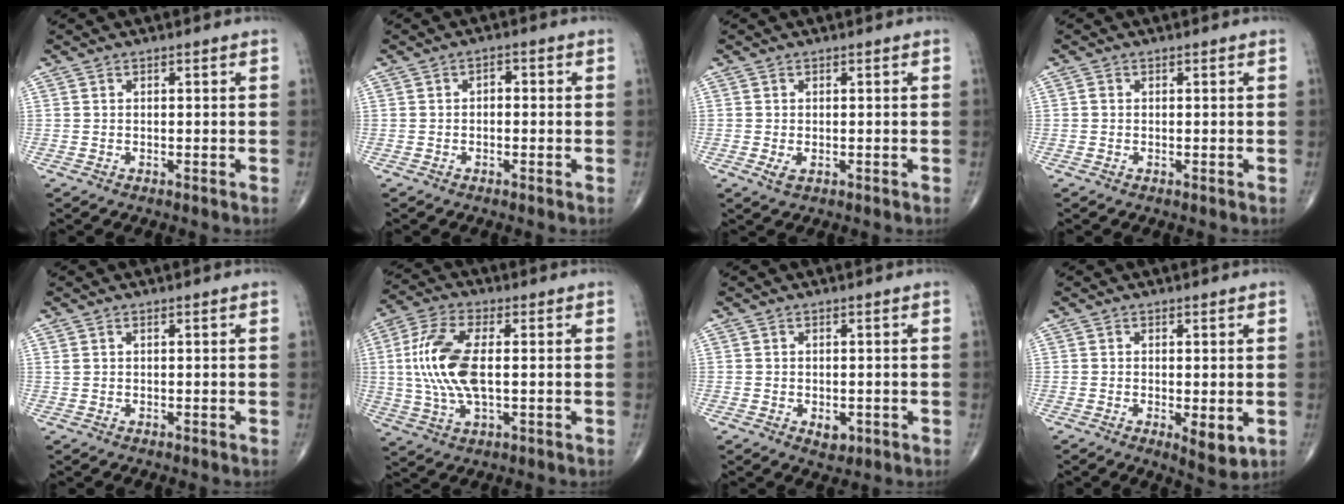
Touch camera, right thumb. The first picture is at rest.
{"total": 1.7, "force": [-0.2, 1.2, 1.2], "torque": [-0.007, 0.008, -0.010]}
{"total": 1.7, "force": [-0.4, 1.0, 1.3], "torque": [-0.024, -0.001, -0.003]}
{"total": 0.6, "force": [0.0, 0.5, 0.3], "torque": [-0.002, 0.001, -0.003]}
{"total": 0.7, "force": [0.4, 0.3, 0.5], "torque": [-0.012, 0.008, 0.010]}
{"total": 13.2, "force": [0.7, 5.8, 11.9], "torque": [-0.262, 0.005, 0.013]}
{"total": 2.3, "force": [-0.7, 1.5, 1.6], "torque": [-0.014, -0.001, -0.004]}
{"total": 4.6, "force": [-0.9, 1.7, 4.1], "torque": [-0.059, -0.014, -0.010]}